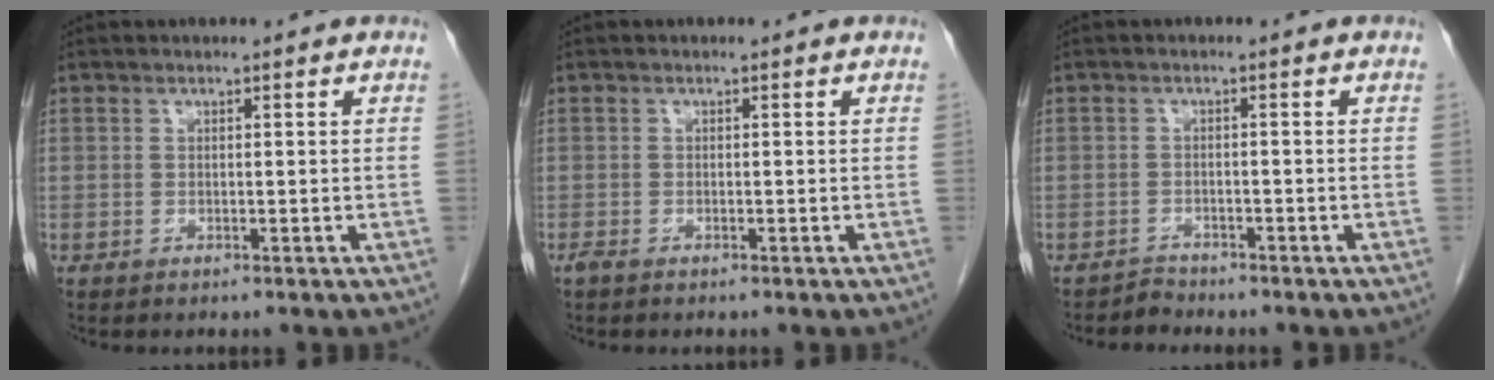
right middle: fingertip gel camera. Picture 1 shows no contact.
{"total": 0.7, "force": [-0.6, 0.2, 0.4], "torque": [-0.017, -0.003, -0.012]}
{"total": 0.9, "force": [-0.4, 0.2, -0.7], "torque": [0.017, -0.005, -0.007]}